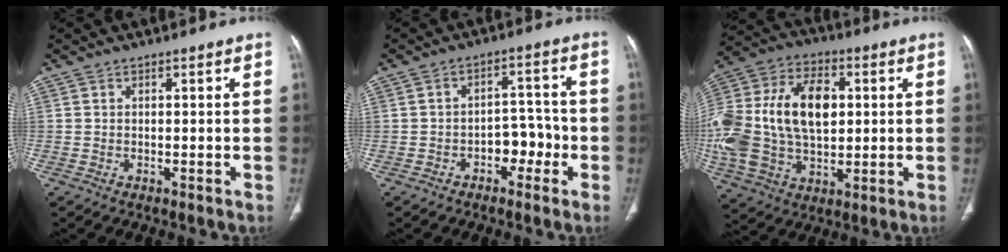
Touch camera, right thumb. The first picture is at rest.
{"total": 5.8, "force": [-2.5, 3.9, 3.5], "torque": [-0.019, 0.034, -0.042]}
{"total": 28.0, "force": [2.8, 18.0, 21.2], "torque": [-0.473, 0.028, 0.061]}